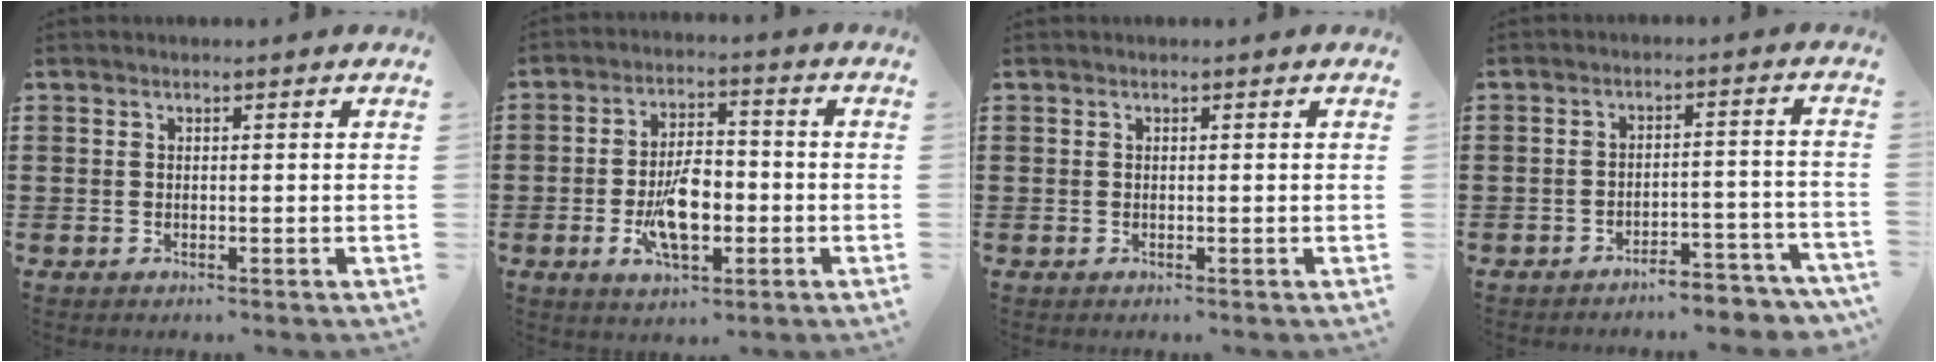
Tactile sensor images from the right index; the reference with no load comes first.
{"total": 8.7, "force": [-2.2, 4.0, 7.3], "torque": [-0.147, -0.004, -0.044]}
{"total": 0.0}
{"total": 4.4, "force": [-4.3, 0.3, 1.0], "torque": [-0.020, 0.001, -0.088]}